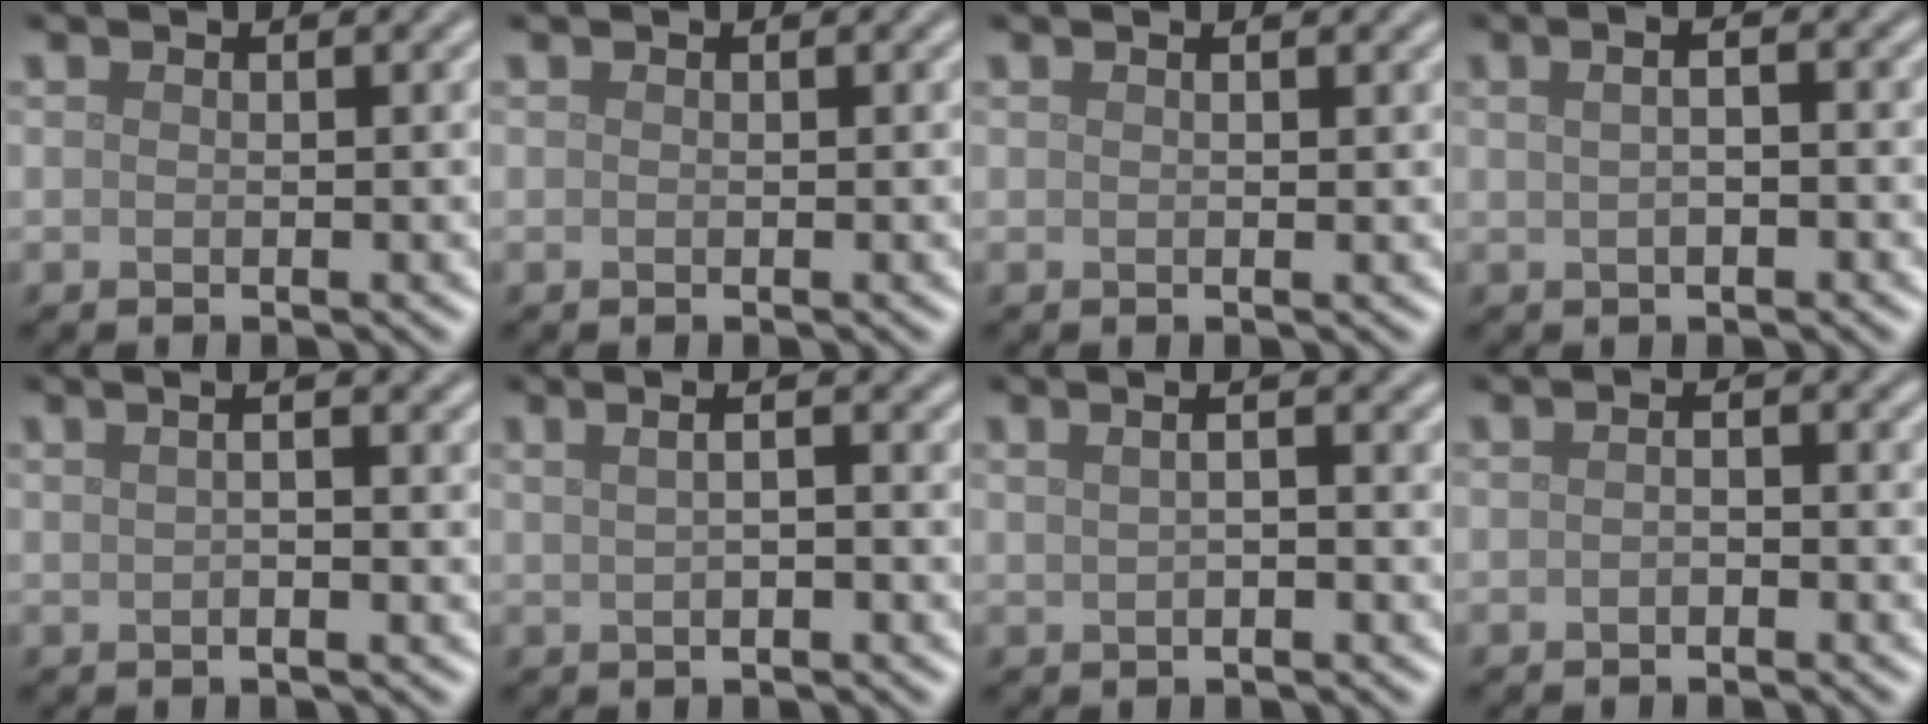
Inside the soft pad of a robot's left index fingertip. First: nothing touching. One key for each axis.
{"total": 0.0}
{"total": 1.2, "fx": 0.6, "fy": 0.3, "fz": 1.0, "tx": -0.015, "ty": 0.003, "tz": 0.003}
{"total": 4.6, "fx": 1.5, "fy": 2.3, "fz": 3.7, "tx": -0.035, "ty": 0.035, "tz": -0.010}
{"total": 3.7, "fx": 1.1, "fy": 1.6, "fz": 3.1, "tx": -0.021, "ty": 0.021, "tz": -0.007}
{"total": 5.1, "fx": 1.7, "fy": 2.6, "fz": 4.0, "tx": -0.035, "ty": 0.036, "tz": -0.008}
{"total": 4.4, "fx": 1.6, "fy": 2.3, "fz": 3.4, "tx": -0.028, "ty": 0.035, "tz": -0.011}
{"total": 1.0, "fx": -0.5, "fy": 0.4, "fz": 0.7, "tx": -0.015, "ty": 0.000, "tz": -0.010}